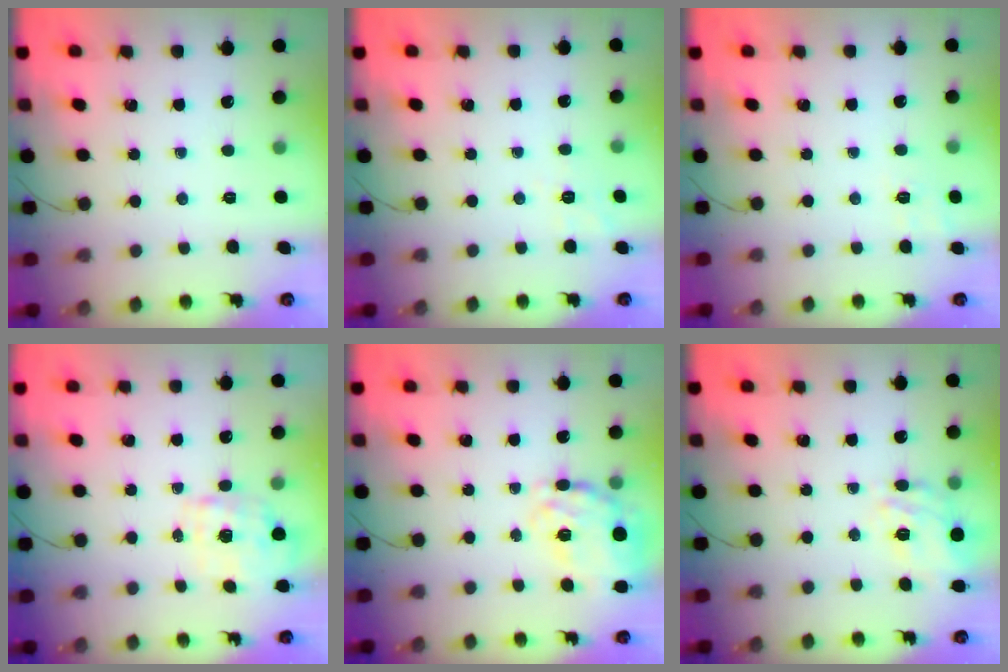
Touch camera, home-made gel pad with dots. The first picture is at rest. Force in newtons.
{"total": 3.5, "press": 2.9, "slide": 2.1}
{"total": 8.3, "press": 8.0, "slide": 2.0}
{"total": 1.7, "press": 1.6, "slide": 0.5}
{"total": 22.6, "press": 22.3, "slide": 3.4}
{"total": 8.8, "press": 8.4, "slide": 2.6}